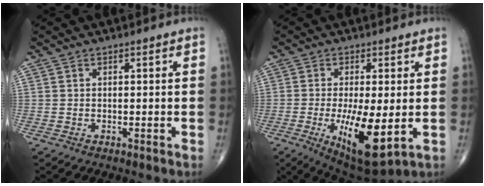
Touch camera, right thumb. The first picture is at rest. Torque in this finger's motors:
{"motor_torque": [1.36, 1.64, 1.30, -0.33, 0.15]}